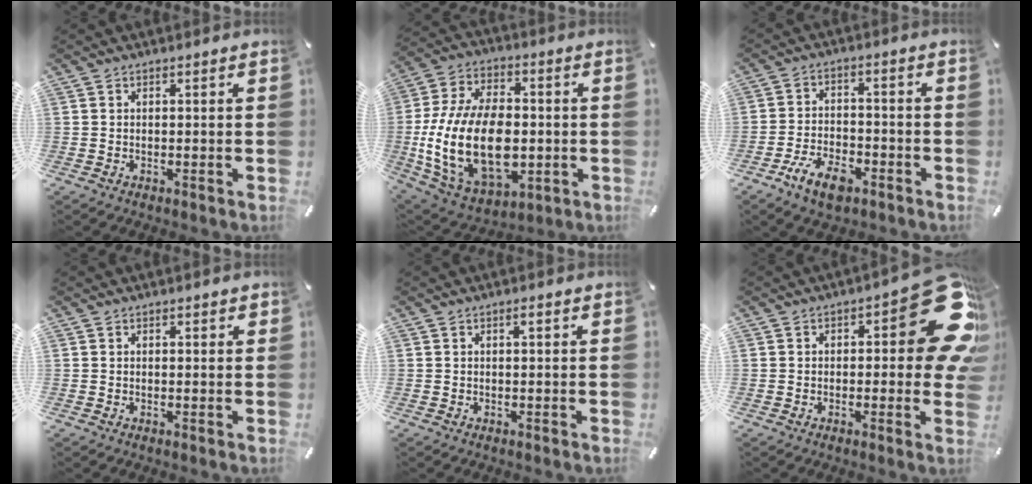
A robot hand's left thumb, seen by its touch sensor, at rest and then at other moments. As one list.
[{"total": 23.3, "force": [-3.6, 15.2, 17.3], "torque": [-0.365, 0.004, -0.052]}, {"total": 8.4, "force": [-5.2, 4.2, 5.0], "torque": [-0.104, 0.021, -0.095]}, {"total": 0.6, "force": [0.4, 0.4, 0.1], "torque": [0.005, 0.001, 0.005]}, {"total": 1.2, "force": [0.5, 0.2, 1.1], "torque": [-0.013, 0.000, 0.006]}, {"total": 19.6, "force": [5.5, 8.1, 17.0], "torque": [-0.195, -0.047, 0.093]}]